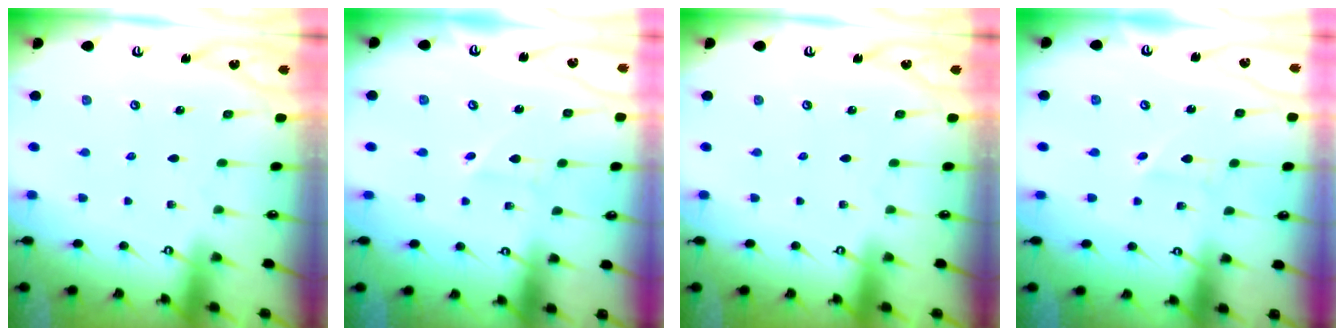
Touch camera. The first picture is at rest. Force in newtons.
{"total": 1.4, "press": 1.4, "slide": 0.1}
{"total": 0.0}
{"total": 1.4, "press": 1.4, "slide": 0.1}